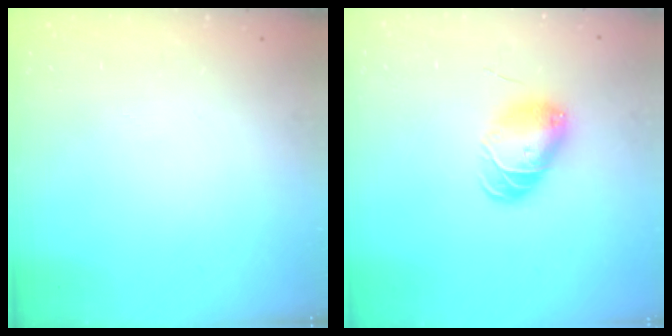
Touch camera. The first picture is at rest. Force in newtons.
{"total": 7.3, "press": 7.2, "slide": 0.4}